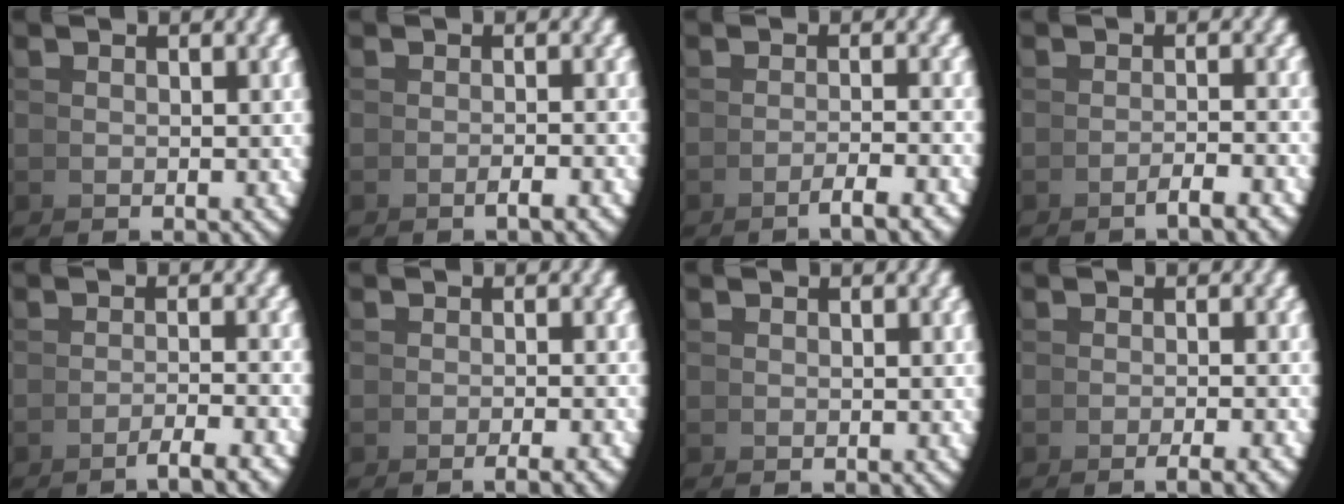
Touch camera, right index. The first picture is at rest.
{"total": 1.7, "force": [-1.2, -0.2, 1.2], "torque": [-0.005, 0.013, -0.025]}
{"total": 2.6, "force": [-1.8, -0.4, 1.8], "torque": [-0.007, 0.012, -0.036]}
{"total": 2.2, "force": [-1.5, -0.4, 1.5], "torque": [-0.004, 0.012, -0.032]}
{"total": 2.9, "force": [-2.1, -0.3, 2.0], "torque": [-0.009, 0.010, -0.040]}
{"total": 2.3, "force": [-1.7, -0.2, 1.5], "torque": [-0.004, 0.015, -0.034]}
{"total": 0.0}
{"total": 2.6, "force": [-1.9, -0.1, 1.8], "torque": [-0.005, 0.015, -0.037]}